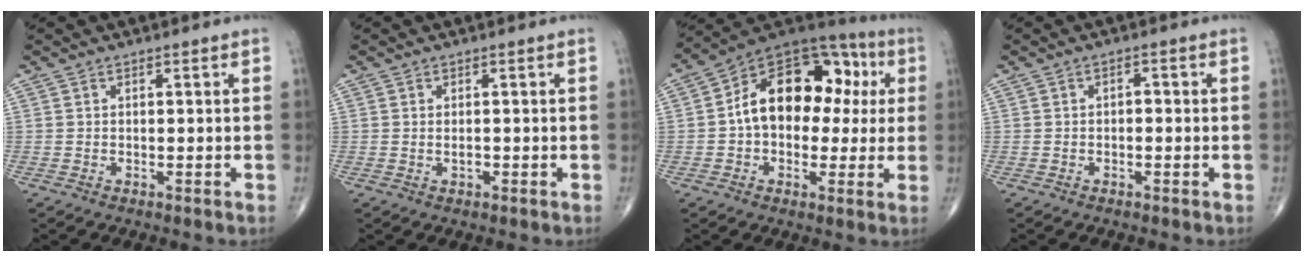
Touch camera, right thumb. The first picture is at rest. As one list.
[{"total": 0.9, "force": [-0.2, 0.5, 0.7], "torque": [-0.011, 0.001, -0.003]}, {"total": 19.1, "force": [1.9, 12.7, 14.1], "torque": [-0.172, 0.047, 0.021]}, {"total": 1.4, "force": [-0.2, 0.8, 1.1], "torque": [-0.008, 0.005, -0.008]}]